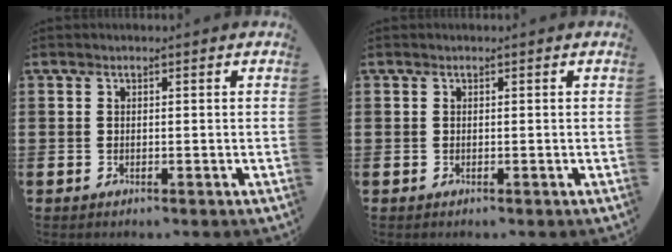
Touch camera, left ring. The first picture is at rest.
{"total": 0.0}